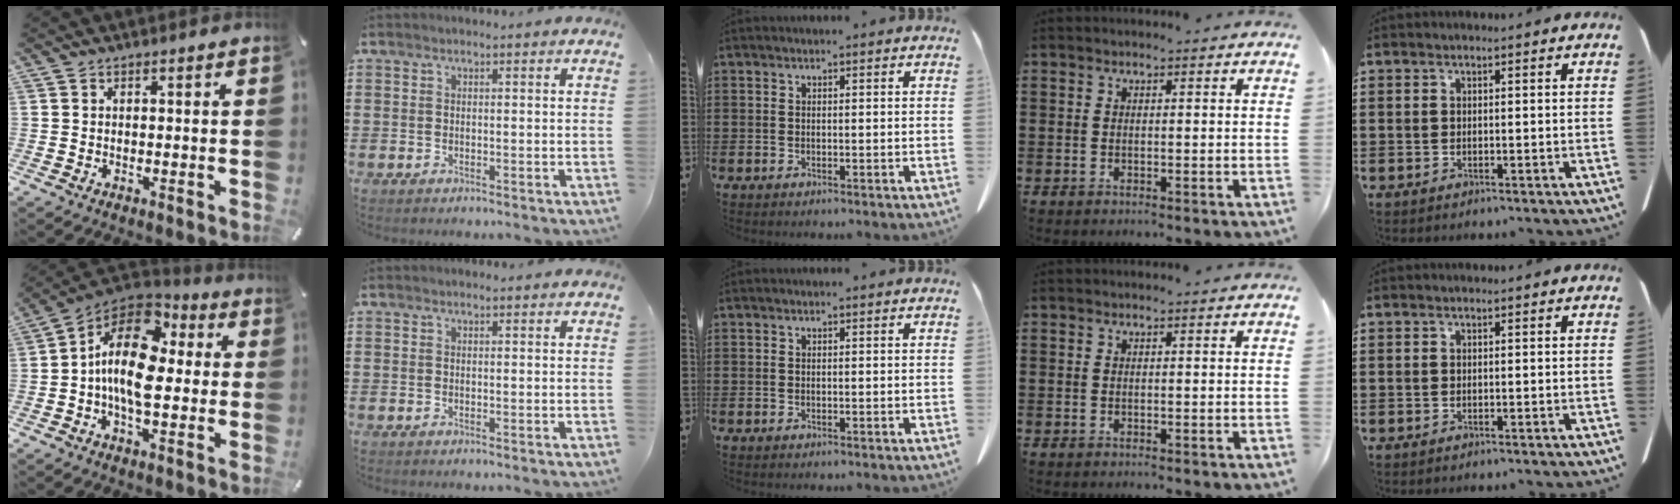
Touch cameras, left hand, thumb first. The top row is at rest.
{"thumb": {"total": 16.2, "force": [0.5, 9.7, 12.9], "torque": [-0.252, -0.003, 0.004]}, "index": {"total": 0.6, "force": [0.5, 0.1, 0.3], "torque": [-0.006, 0.002, 0.009]}}